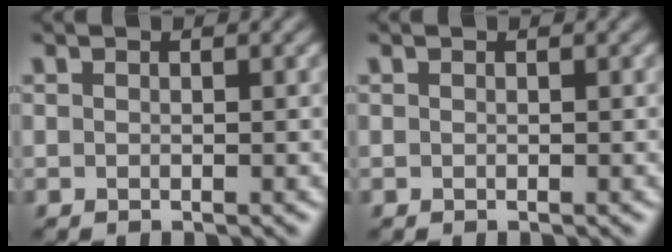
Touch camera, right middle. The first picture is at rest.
{"total": 0.0}